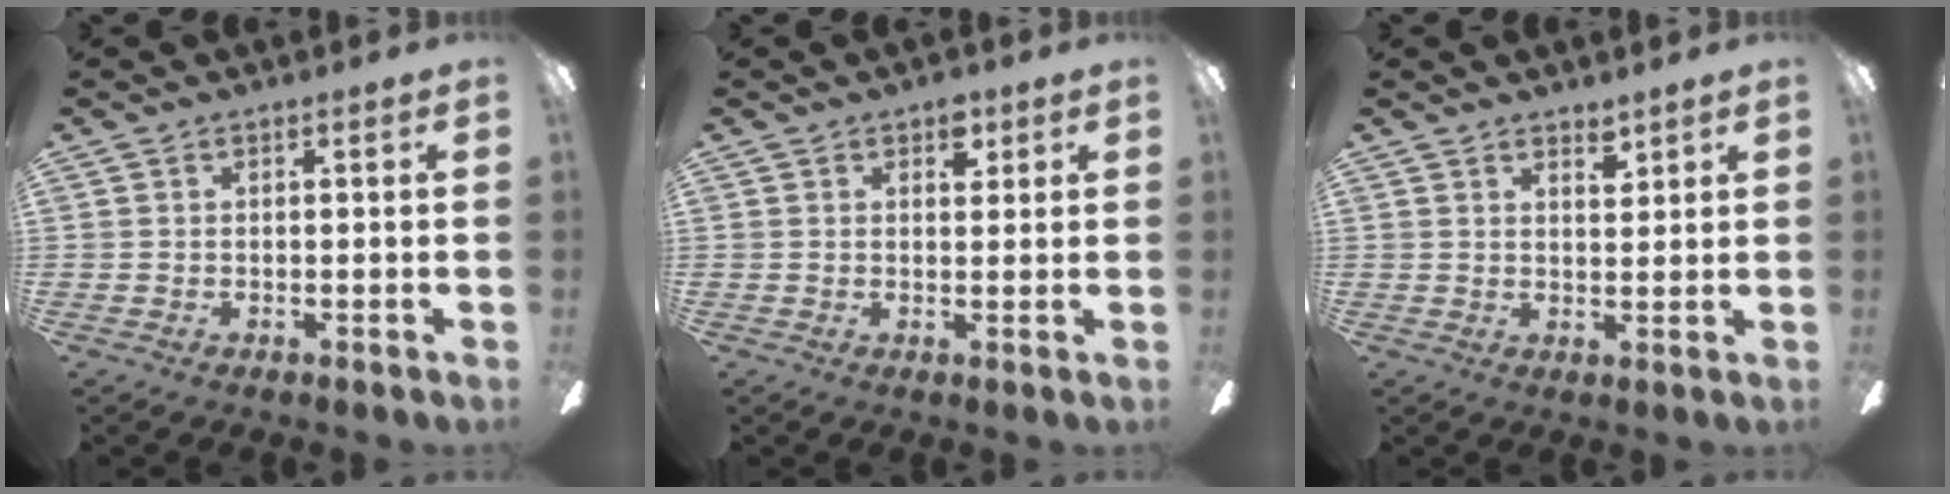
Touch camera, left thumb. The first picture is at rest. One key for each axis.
{"total": 4.4, "fx": 2.6, "fy": 2.5, "fz": 2.5, "tx": -0.014, "ty": -0.010, "tz": 0.038}
{"total": 3.4, "fx": 2.9, "fy": 1.1, "fz": 1.4, "tx": -0.008, "ty": -0.019, "tz": 0.048}